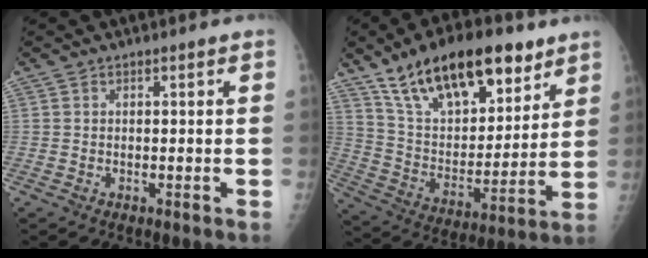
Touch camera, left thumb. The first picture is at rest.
{"total": 24.0, "force": [15.2, 10.9, 15.1], "torque": [-0.213, -0.041, 0.264]}